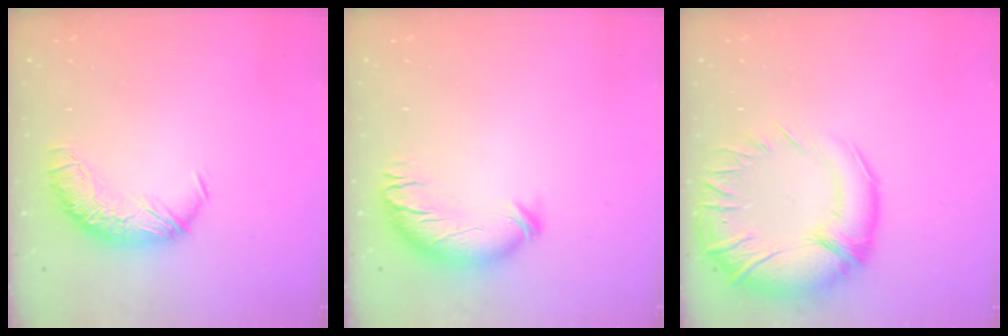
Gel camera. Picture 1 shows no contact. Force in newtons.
{"total": 3.8, "press": 3.0, "slide": 2.3}
{"total": 11.3, "press": 10.0, "slide": 5.3}